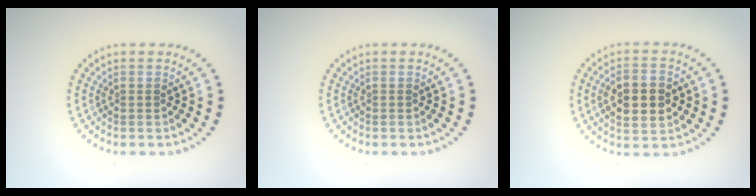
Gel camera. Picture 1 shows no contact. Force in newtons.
{"total": 0.0}
{"total": 5.2, "press": 5.2, "slide": 0.4}